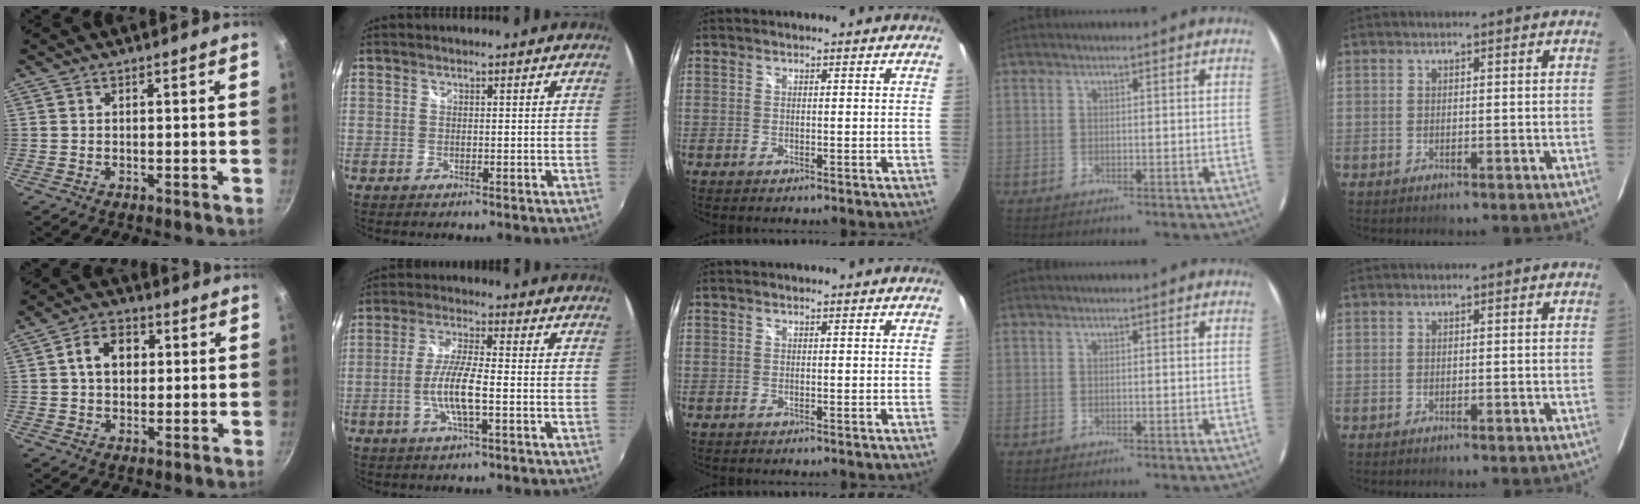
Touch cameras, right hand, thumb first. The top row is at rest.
{"thumb": {"total": 7.3, "force": [1.3, 5.5, 4.6], "torque": [-0.052, 0.012, 0.011]}, "index": {"total": 7.9, "force": [-2.2, 1.1, 7.5], "torque": [-0.151, -0.003, -0.043]}}